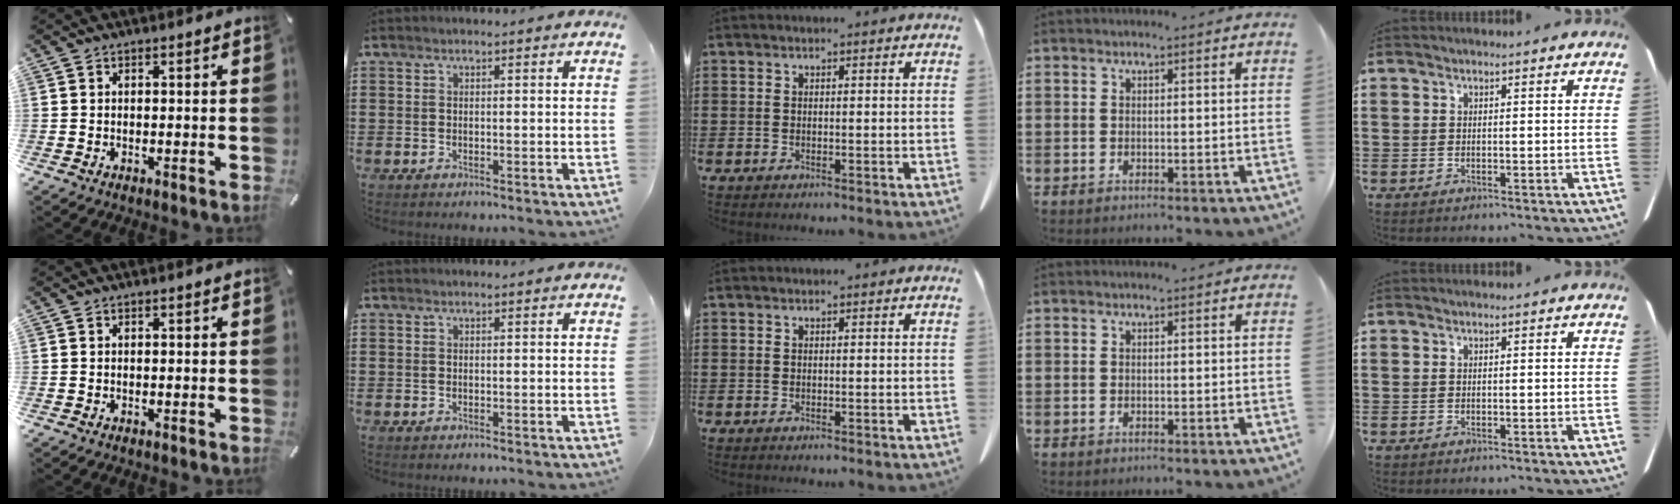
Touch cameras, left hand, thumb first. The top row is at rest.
{}